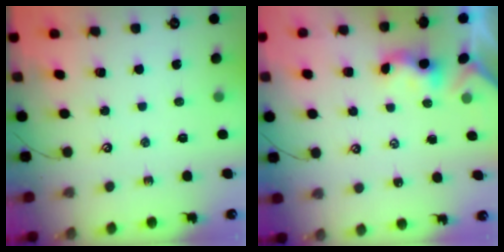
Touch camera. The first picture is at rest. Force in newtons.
{"total": 1.0, "press": 0.9, "slide": 0.4}